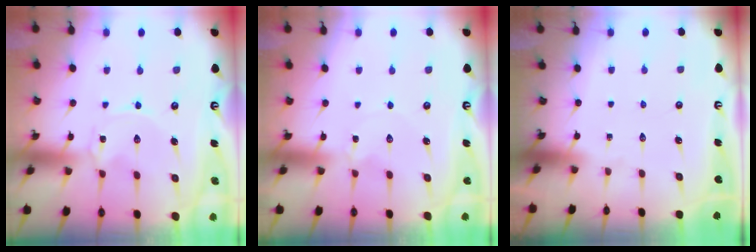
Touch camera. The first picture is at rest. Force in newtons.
{"total": 1.0, "press": 1.0, "slide": 0.1}
{"total": 0.0}